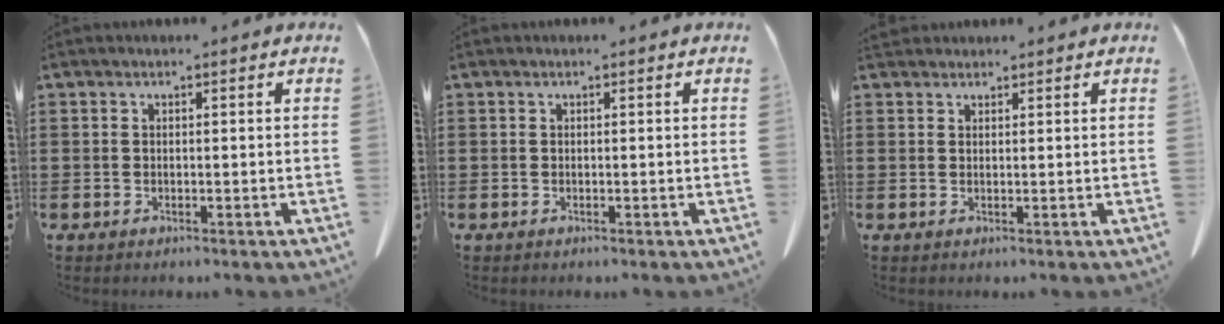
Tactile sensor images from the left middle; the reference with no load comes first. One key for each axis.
{"total": 0.0}
{"total": 1.4, "fx": 1.3, "fy": 0.5, "fz": 0.1, "tx": -0.006, "ty": 0.002, "tz": 0.026}